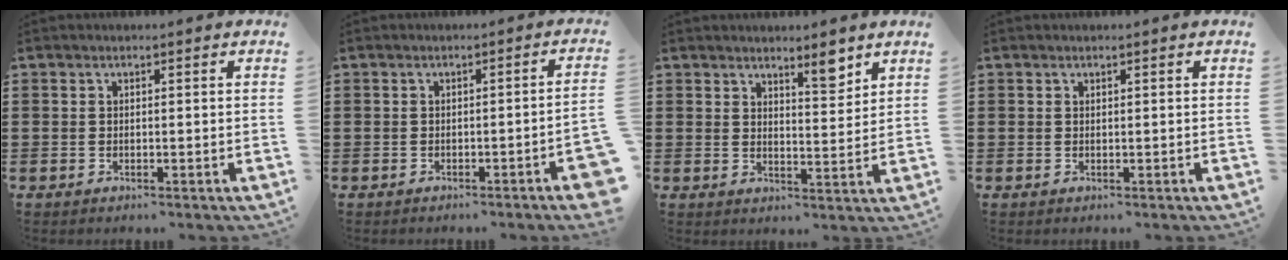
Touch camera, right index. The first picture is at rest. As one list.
[{"total": 2.6, "force": [-1.4, -0.2, 2.2], "torque": [-0.033, -0.007, -0.023]}, {"total": 4.8, "force": [4.0, 1.2, 2.5], "torque": [-0.040, -0.009, 0.068]}, {"total": 0.0}]